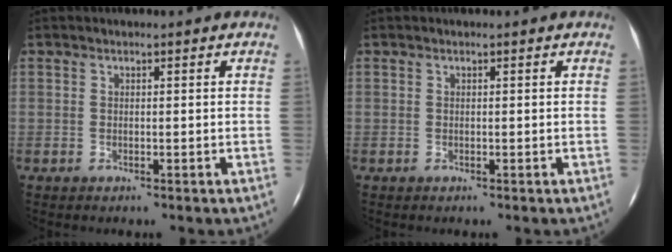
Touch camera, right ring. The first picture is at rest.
{"total": 0.0}